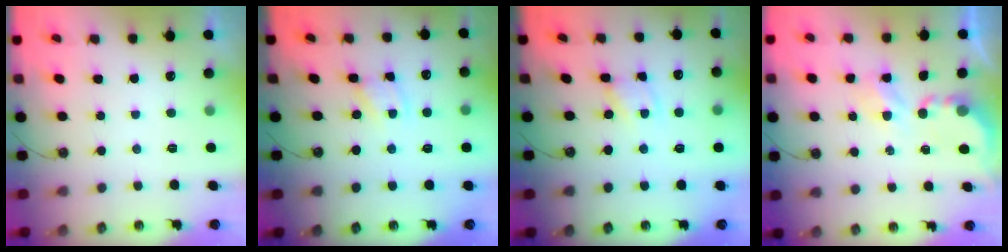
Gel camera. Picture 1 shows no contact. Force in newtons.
{"total": 1.9, "press": 1.9, "slide": 0.1}
{"total": 2.5, "press": 2.5, "slide": 0.1}
{"total": 3.9, "press": 3.9, "slide": 0.1}